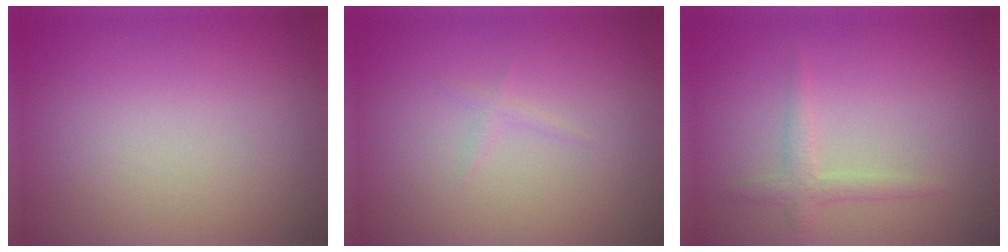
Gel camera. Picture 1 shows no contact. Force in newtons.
{"total": 0.7, "press": 0.7, "slide": 0.1}
{"total": 1.7, "press": 1.7, "slide": 0.1}